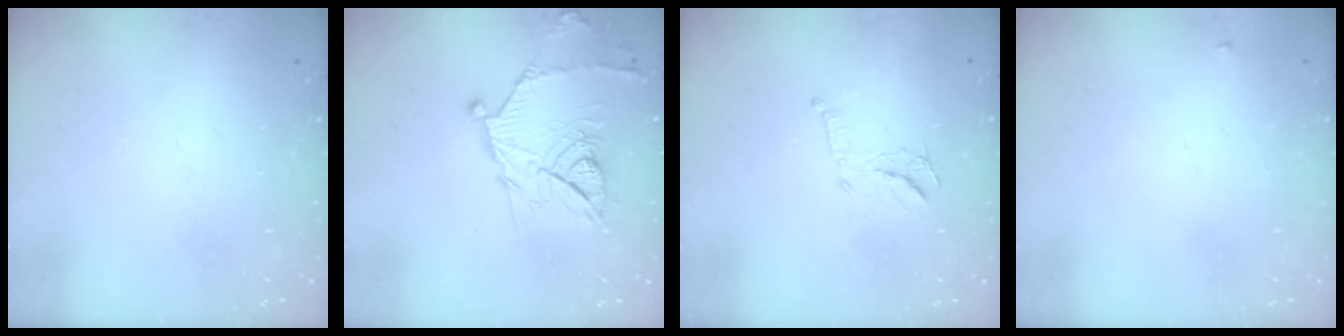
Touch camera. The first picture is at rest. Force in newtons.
{"total": 15.9, "press": 15.9, "slide": 0.3}
{"total": 9.7, "press": 9.7, "slide": 0.3}
{"total": 2.3, "press": 2.3, "slide": 0.2}